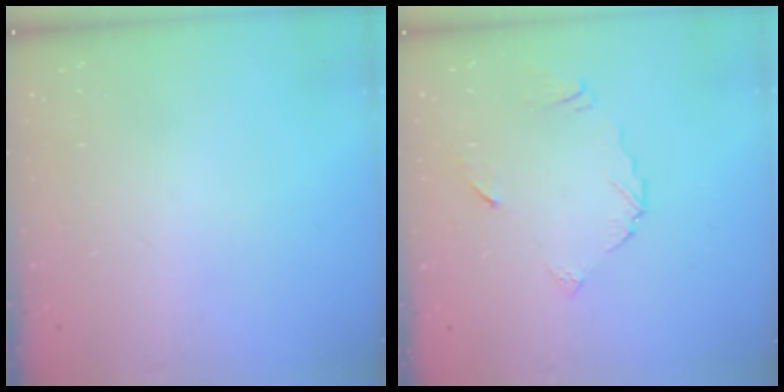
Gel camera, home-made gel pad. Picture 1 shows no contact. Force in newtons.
{"total": 6.4, "press": 6.4, "slide": 0.3}